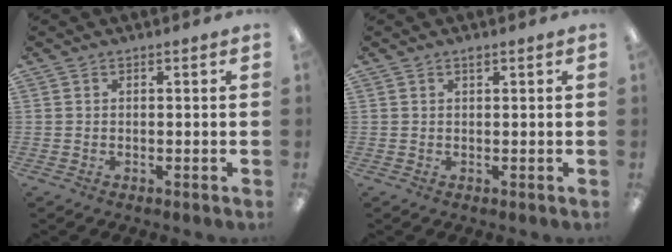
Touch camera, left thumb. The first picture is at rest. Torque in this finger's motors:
{"motor_torque": [0.22, 0.04, 0.30, -0.06, 0.00]}